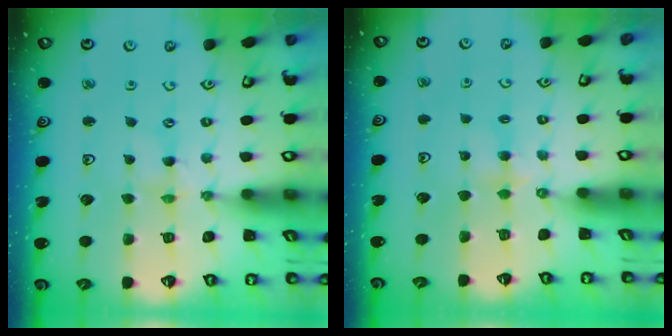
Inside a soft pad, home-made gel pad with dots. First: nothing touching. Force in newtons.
{"total": 2.7, "press": 2.7, "slide": 0.4}